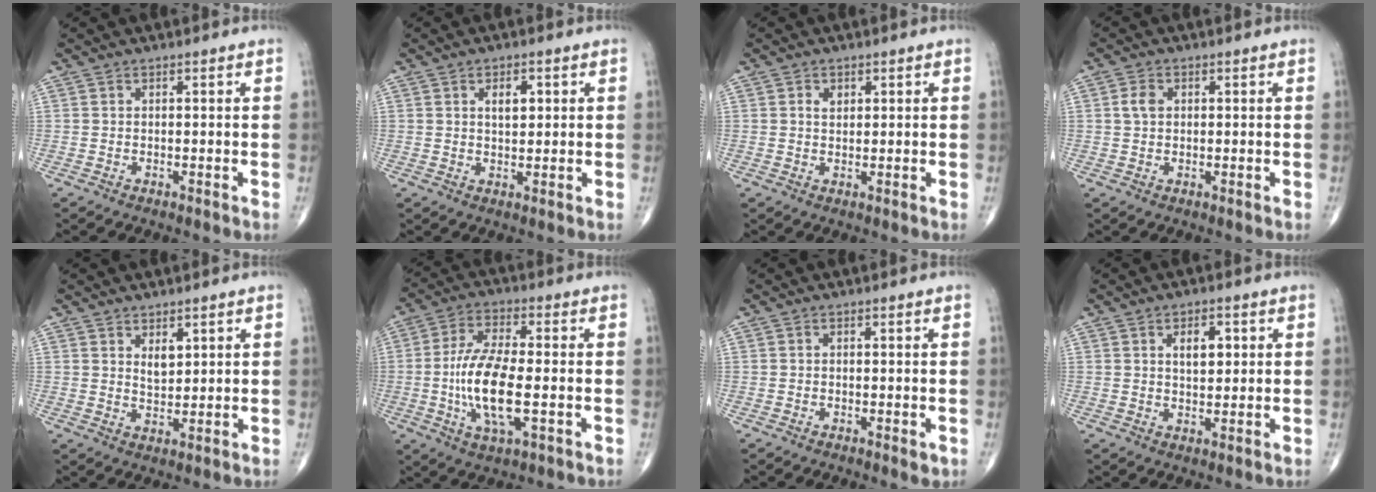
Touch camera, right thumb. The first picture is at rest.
{"total": 3.7, "force": [1.3, 2.0, 2.8], "torque": [-0.033, -0.005, 0.019]}
{"total": 2.0, "force": [0.9, 1.4, 1.1], "torque": [-0.010, -0.003, 0.014]}
{"total": 2.7, "force": [0.5, 1.9, 1.8], "torque": [-0.034, 0.004, 0.008]}
{"total": 3.4, "force": [1.8, 1.8, 2.3], "torque": [-0.027, -0.018, 0.035]}
{"total": 13.4, "force": [-1.9, 4.7, 12.4], "torque": [-0.253, 0.004, -0.037]}
{"total": 1.5, "force": [-0.5, 0.6, 1.3], "torque": [-0.018, -0.002, -0.006]}
{"total": 4.9, "force": [1.6, 2.7, 3.7], "torque": [-0.042, -0.007, 0.024]}